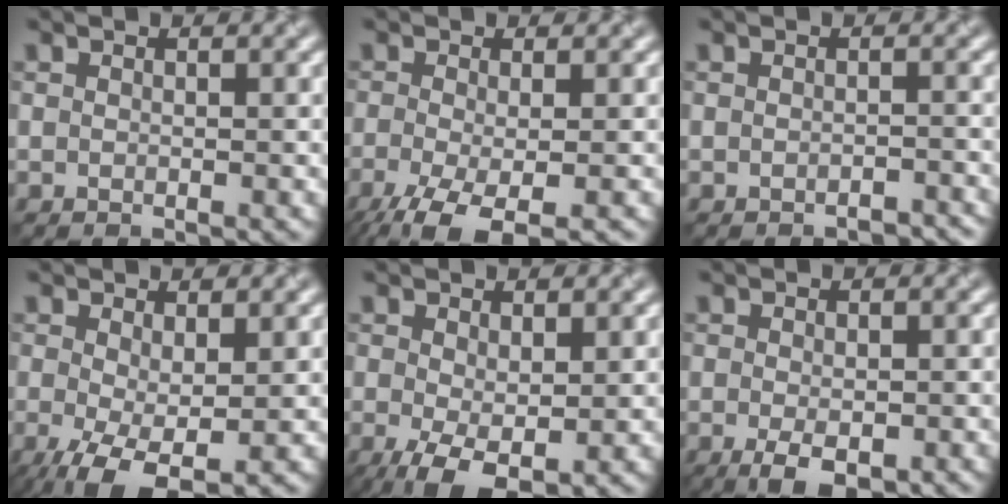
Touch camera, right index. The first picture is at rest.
{"total": 5.9, "force": [-3.3, 1.8, 4.6], "torque": [-0.093, -0.015, -0.063]}
{"total": 1.3, "force": [-1.2, 0.3, 0.4], "torque": [-0.004, 0.002, -0.016]}
{"total": 6.0, "force": [-1.8, 2.5, 5.2], "torque": [-0.115, -0.016, -0.027]}
{"total": 5.2, "force": [-1.1, 2.5, 4.5], "torque": [-0.100, -0.016, -0.014]}
{"total": 3.3, "force": [-1.3, 1.3, 2.7], "torque": [-0.045, -0.010, -0.017]}